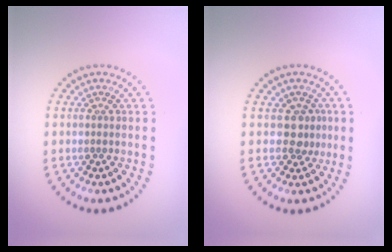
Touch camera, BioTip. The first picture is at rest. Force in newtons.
{"total": 2.0, "press": 1.8, "slide": 1.0}